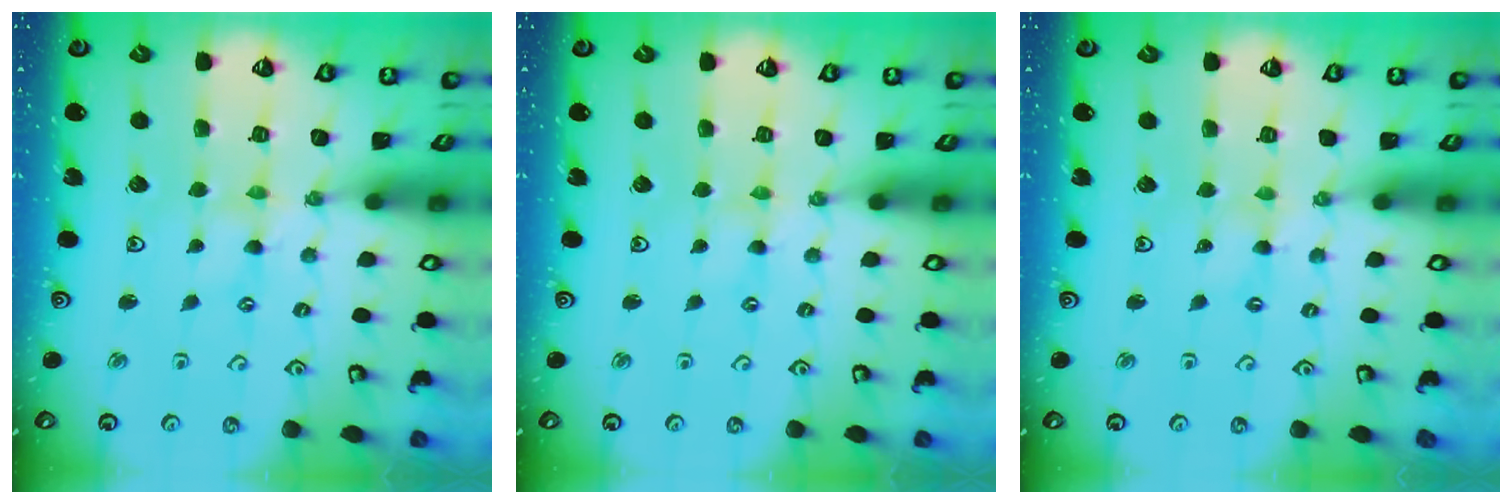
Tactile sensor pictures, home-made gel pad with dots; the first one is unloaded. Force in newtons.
{"total": 0.0}
{"total": 0.0}